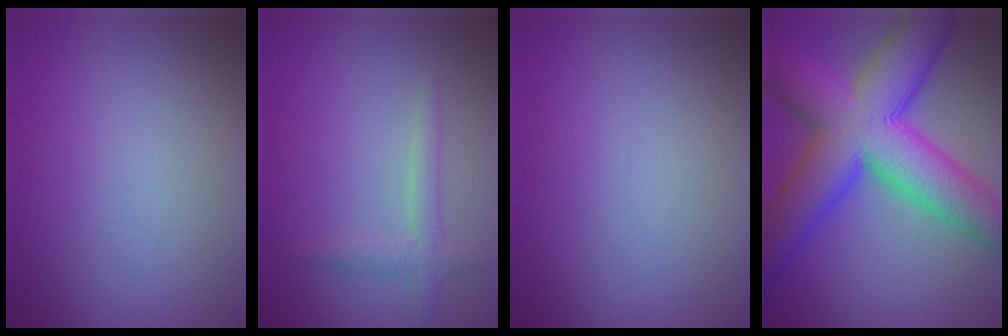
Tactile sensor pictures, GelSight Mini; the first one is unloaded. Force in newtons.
{"total": 1.7, "press": 1.7, "slide": 0.1}
{"total": 0.0}
{"total": 13.8, "press": 13.8, "slide": 0.3}